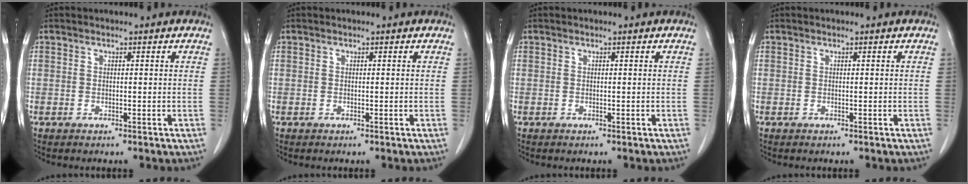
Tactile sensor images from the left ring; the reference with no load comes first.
{"total": 0.0}
{"total": 0.0}
{"total": 0.0}